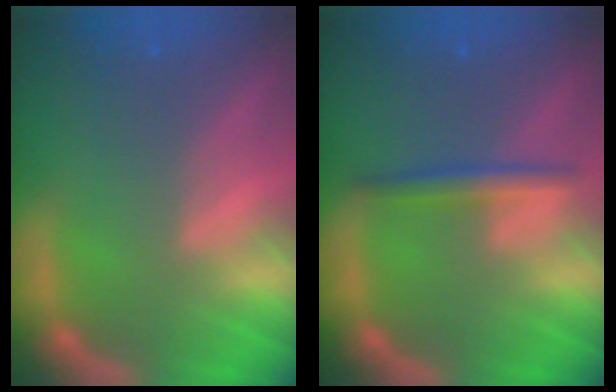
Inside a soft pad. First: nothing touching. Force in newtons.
{"total": 2.4}